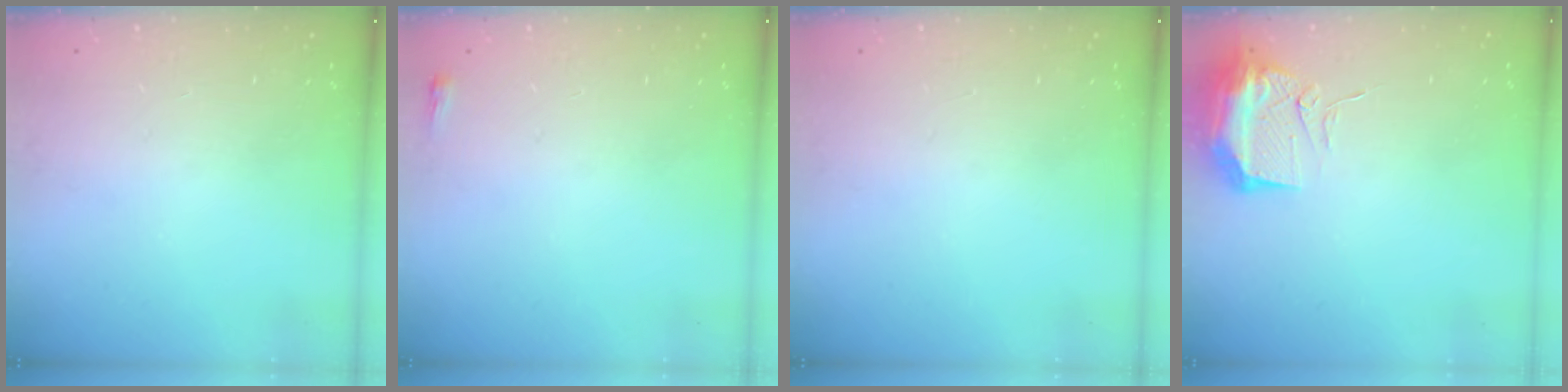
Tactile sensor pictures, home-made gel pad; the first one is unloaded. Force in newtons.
{"total": 2.0, "press": 2.0, "slide": 0.5}
{"total": 1.0, "press": 0.0, "slide": 1.0}
{"total": 11.4, "press": 11.2, "slide": 1.9}